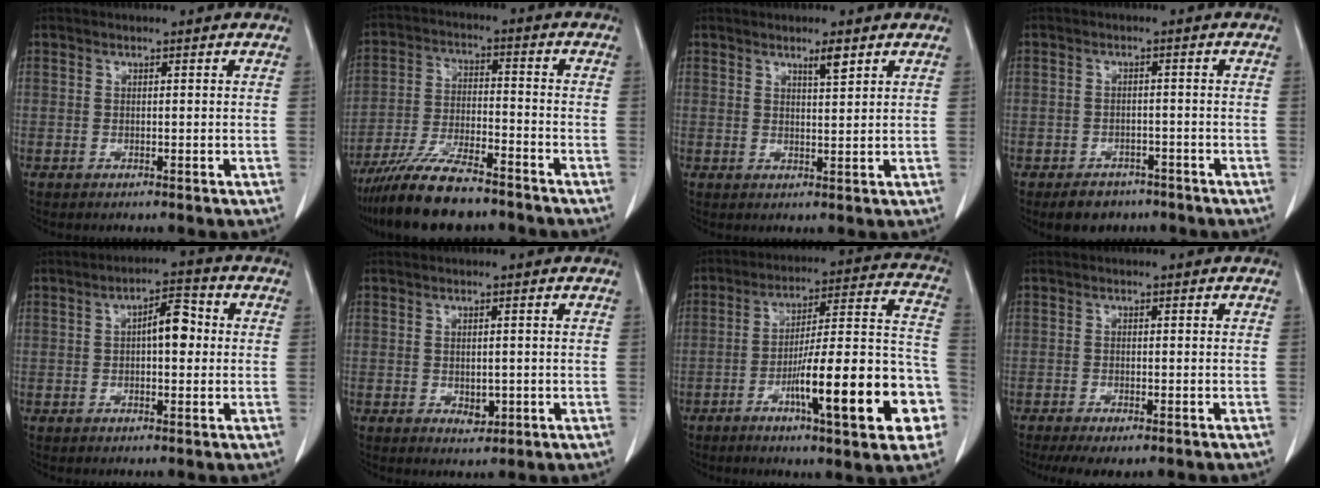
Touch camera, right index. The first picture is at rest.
{"total": 12.4, "force": [-10.3, 2.3, 6.4], "torque": [-0.117, -0.019, -0.180]}
{"total": 2.4, "force": [1.7, 0.2, 1.7], "torque": [-0.033, -0.002, 0.029]}
{"total": 4.7, "force": [-3.5, 3.0, 1.2], "torque": [-0.016, 0.005, -0.048]}
{"total": 5.2, "force": [0.5, 1.9, 4.8], "torque": [-0.074, 0.017, 0.005]}
{"total": 2.2, "force": [-0.4, 1.5, 1.6], "torque": [-0.021, -0.001, 0.000]}
{"total": 20.3, "force": [-7.7, 2.8, 18.6], "torque": [-0.231, 0.022, -0.106]}
{"total": 6.4, "force": [-4.7, 1.9, 3.8], "torque": [-0.052, -0.012, -0.070]}